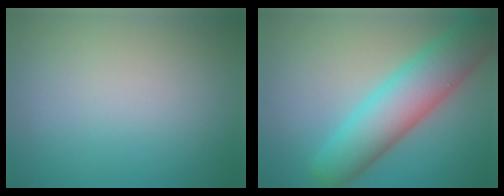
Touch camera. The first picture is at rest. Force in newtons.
{"total": 8.1, "press": 8.1, "slide": 0.5}